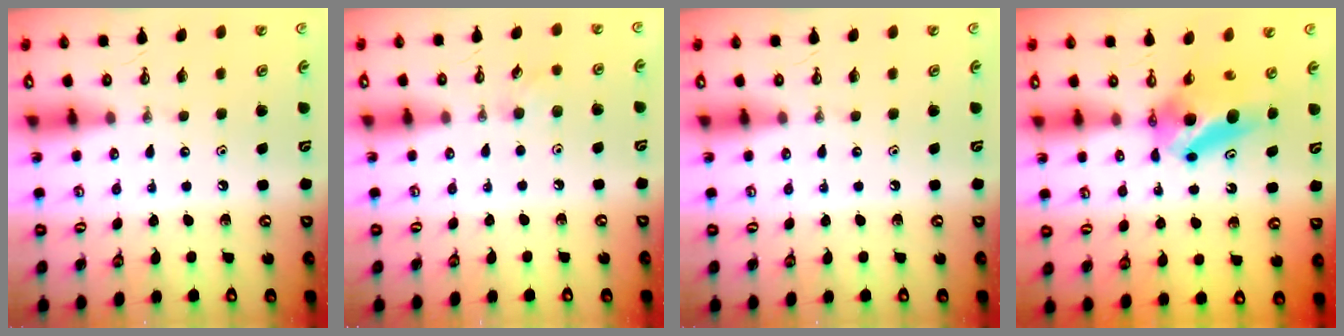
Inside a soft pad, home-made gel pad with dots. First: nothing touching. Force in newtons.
{"total": 5.7, "press": 5.6, "slide": 1.5}
{"total": 0.0}
{"total": 8.4, "press": 5.9, "slide": 5.9}